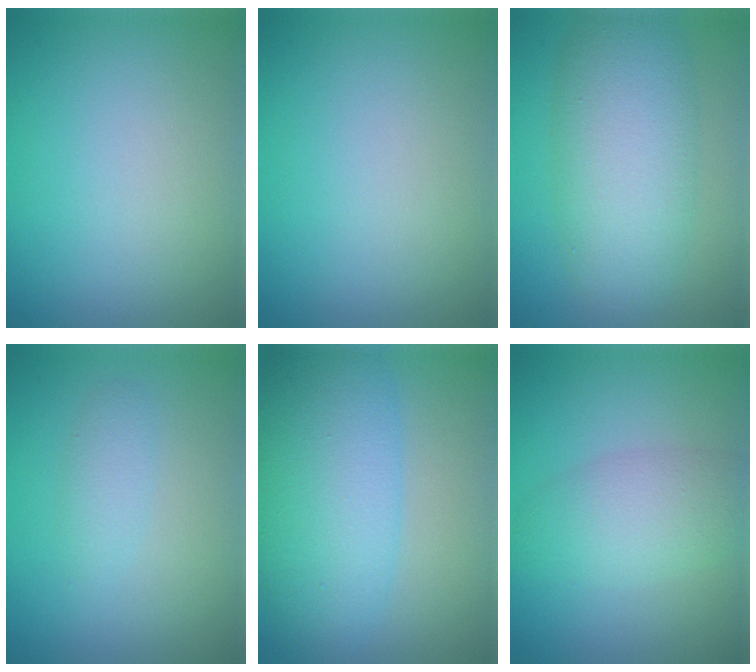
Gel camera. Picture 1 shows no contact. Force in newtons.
{"total": 0.0}
{"total": 7.8, "press": 7.8, "slide": 0.2}
{"total": 1.3, "press": 1.3, "slide": 0.0}
{"total": 7.8, "press": 7.8, "slide": 0.1}
{"total": 3.8, "press": 3.8, "slide": 0.1}